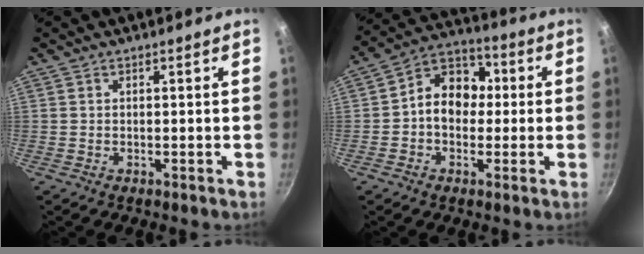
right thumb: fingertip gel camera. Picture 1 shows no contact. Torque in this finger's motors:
{"motor_torque": [0.14, 0.29, -0.02, 0.05, 0.07]}